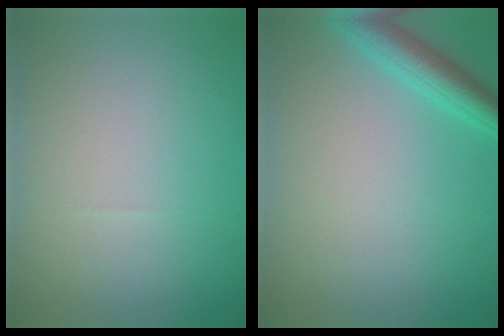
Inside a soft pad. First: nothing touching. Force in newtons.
{"total": 3.3, "press": 3.3, "slide": 0.2}